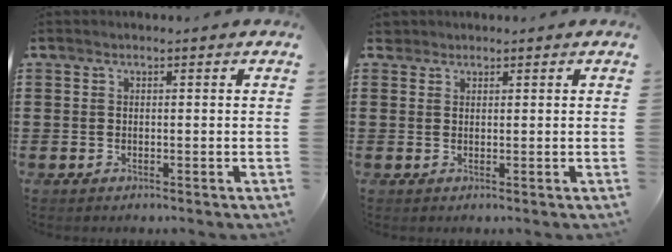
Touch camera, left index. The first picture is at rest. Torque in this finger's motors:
{"motor_torque": [0.26, -0.19, -0.05, 0.00]}